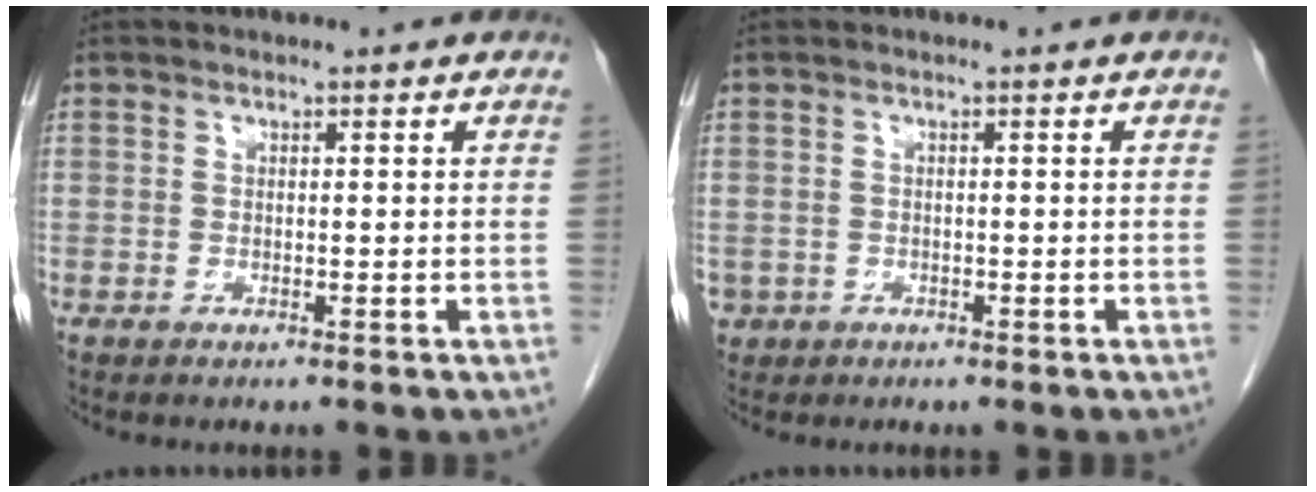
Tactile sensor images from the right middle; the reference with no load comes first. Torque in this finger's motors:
{"motor_torque": [1.26, -0.88, 0.27, 0.01]}